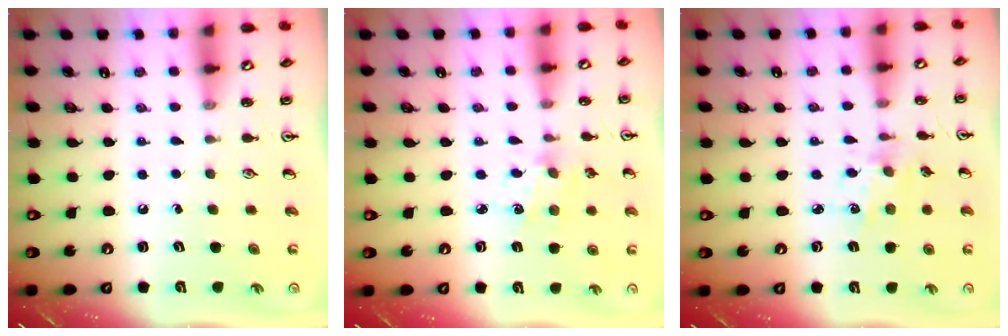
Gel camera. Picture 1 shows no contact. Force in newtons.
{"total": 2.9, "press": 2.9, "slide": 0.3}
{"total": 2.9, "press": 2.8, "slide": 0.8}